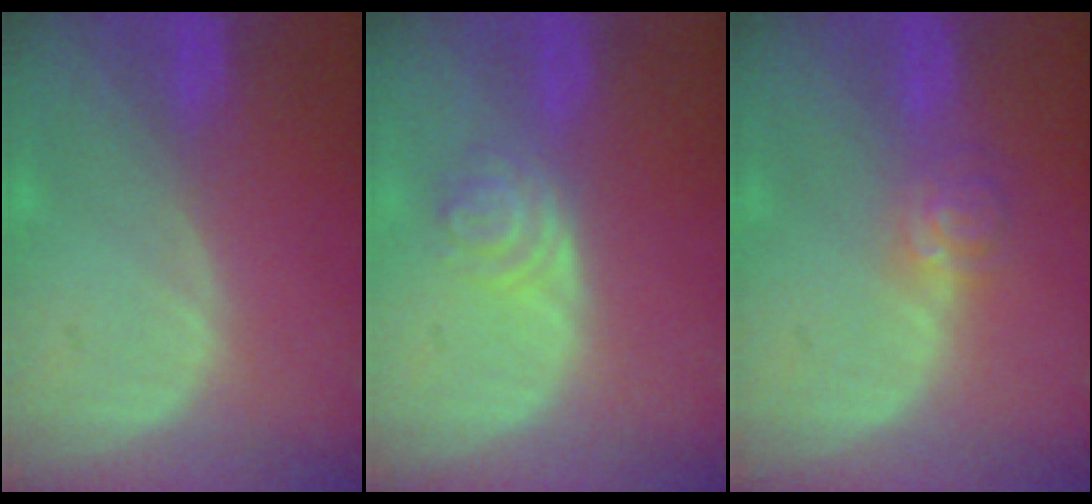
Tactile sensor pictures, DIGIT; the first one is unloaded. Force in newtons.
{"total": 4.0, "press": 3.5, "slide": 2.0}
{"total": 3.7, "press": 3.5, "slide": 1.4}